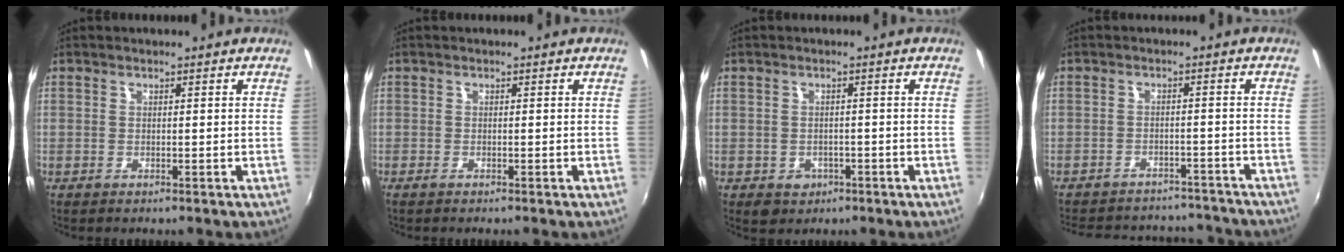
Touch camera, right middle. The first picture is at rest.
{"total": 0.8, "force": [-0.7, 0.0, 0.5], "torque": [-0.009, -0.003, -0.014]}
{"total": 3.8, "force": [-1.5, 3.2, 1.3], "torque": [-0.033, -0.002, -0.014]}
{"total": 17.0, "force": [-15.0, 6.2, 5.2], "torque": [-0.117, 0.031, -0.185]}